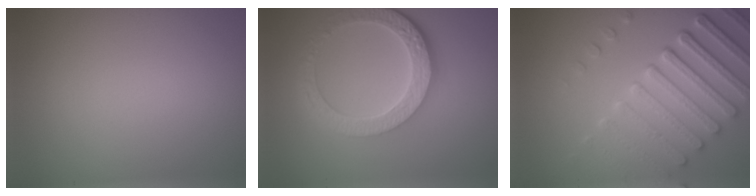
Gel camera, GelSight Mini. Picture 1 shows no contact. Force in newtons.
{"total": 6.1, "press": 4.6, "slide": 4.1}
{"total": 7.5, "press": 5.7, "slide": 4.9}